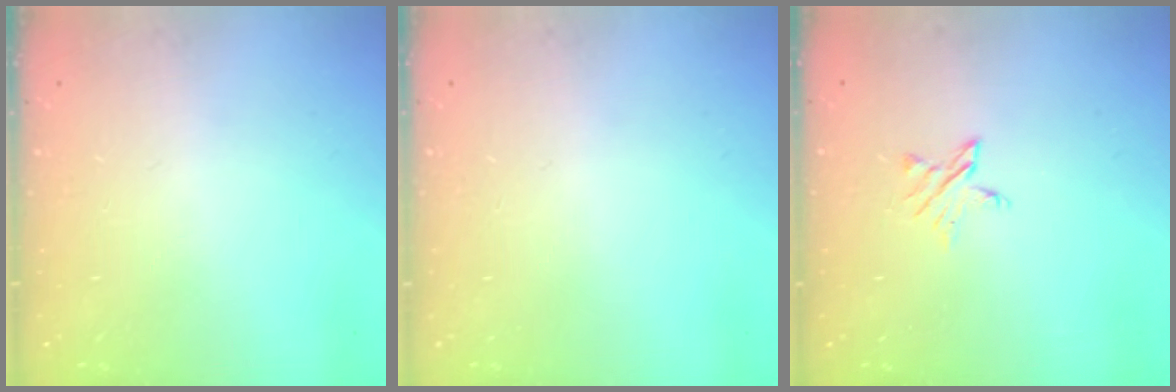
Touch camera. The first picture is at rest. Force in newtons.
{"total": 0.0}
{"total": 3.8, "press": 3.7, "slide": 0.4}